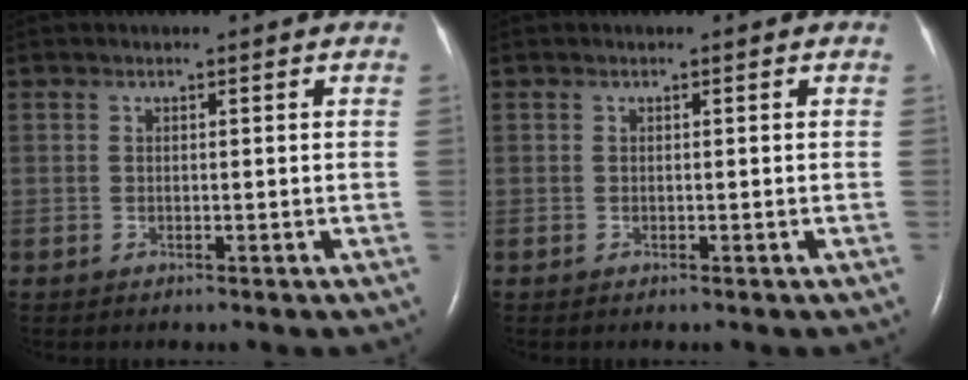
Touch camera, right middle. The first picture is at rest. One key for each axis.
{"total": 0.0}